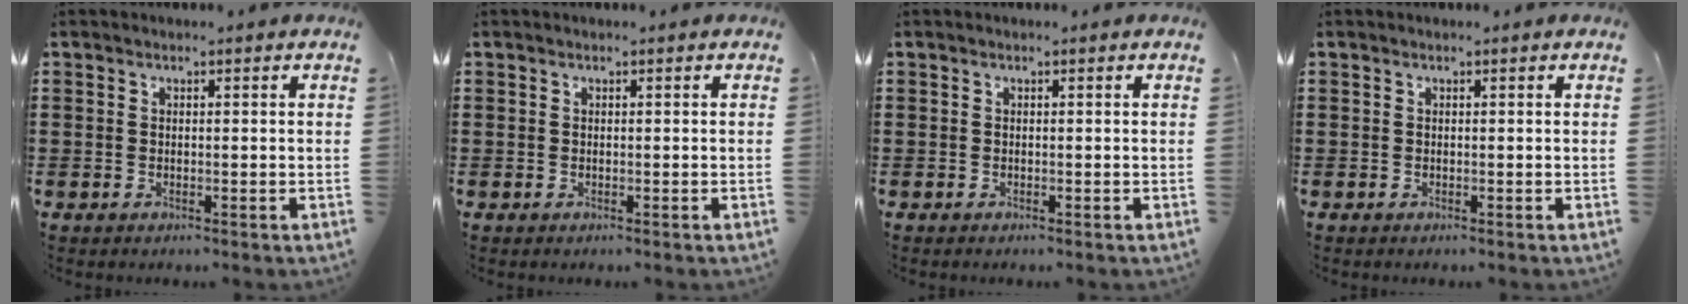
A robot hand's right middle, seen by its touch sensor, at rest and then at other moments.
{"total": 0.0}
{"total": 0.0}
{"total": 0.0}